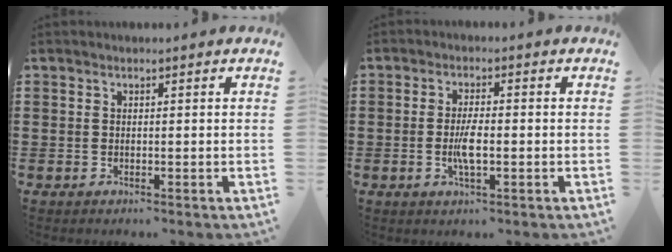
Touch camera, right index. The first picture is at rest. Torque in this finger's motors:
{"motor_torque": [1.38, 0.76, 0.44, 0.13]}